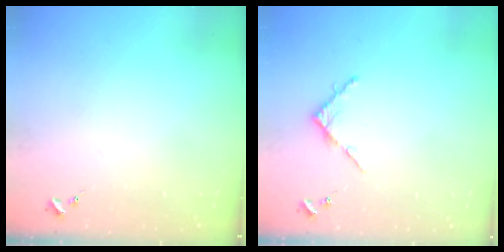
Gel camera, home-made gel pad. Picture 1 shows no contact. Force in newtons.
{"total": 4.3, "press": 4.3, "slide": 0.5}